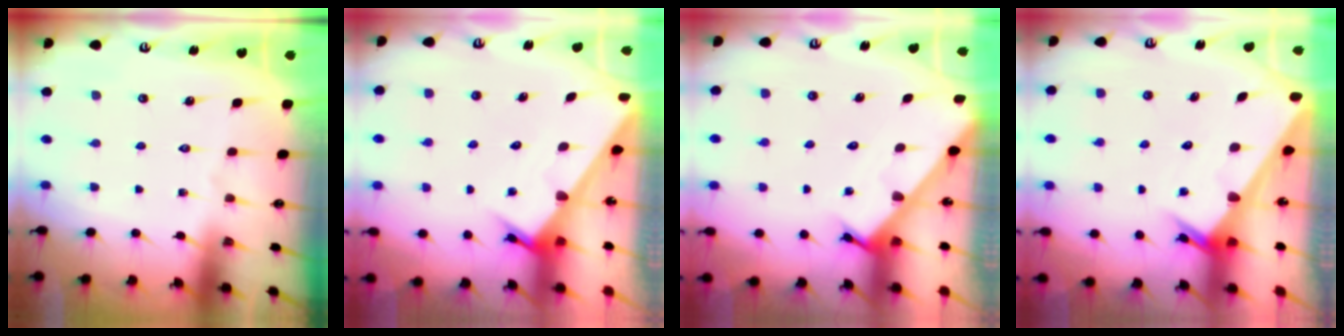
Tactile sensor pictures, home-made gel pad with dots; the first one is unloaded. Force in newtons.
{"total": 3.4, "press": 3.4, "slide": 0.1}
{"total": 2.5, "press": 2.5, "slide": 0.1}
{"total": 2.2, "press": 2.2, "slide": 0.1}